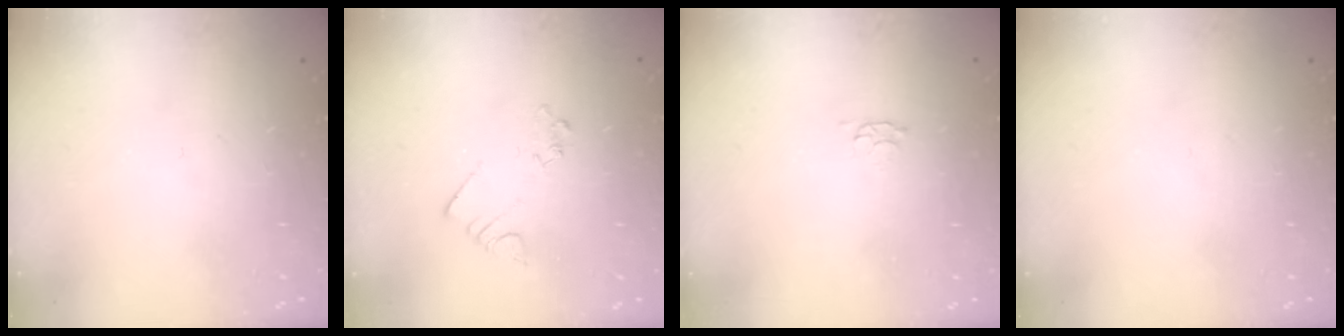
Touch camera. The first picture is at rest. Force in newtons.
{"total": 2.0, "press": 2.0, "slide": 0.2}
{"total": 2.9, "press": 2.9, "slide": 0.4}
{"total": 0.0}